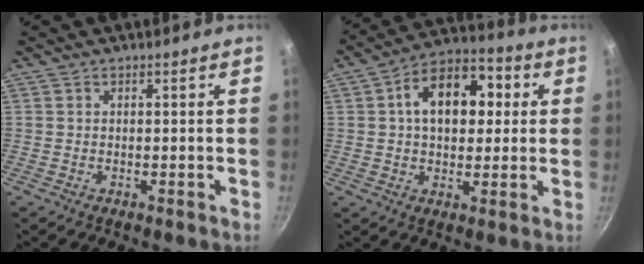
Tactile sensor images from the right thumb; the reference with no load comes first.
{"total": 14.7, "force": [2.8, 9.3, 11.1], "torque": [-0.137, 0.021, 0.034]}